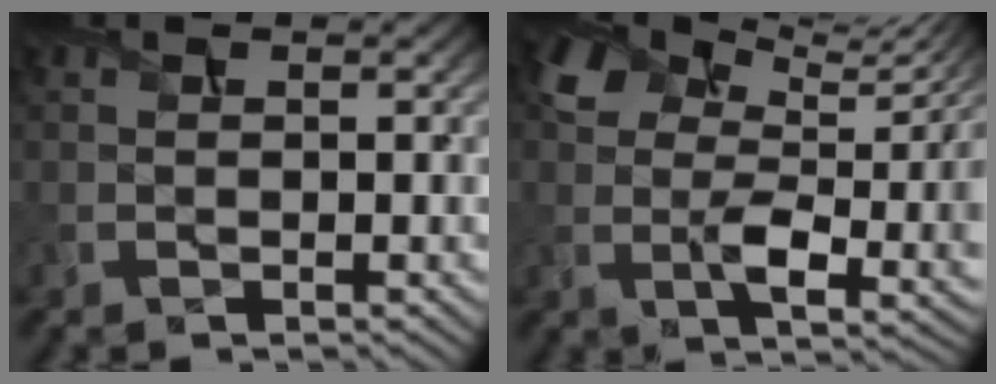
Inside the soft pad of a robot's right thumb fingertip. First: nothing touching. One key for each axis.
{"total": 10.2, "fx": 4.4, "fy": 5.3, "fz": 7.6, "tx": -0.156, "ty": -0.010, "tz": 0.085}